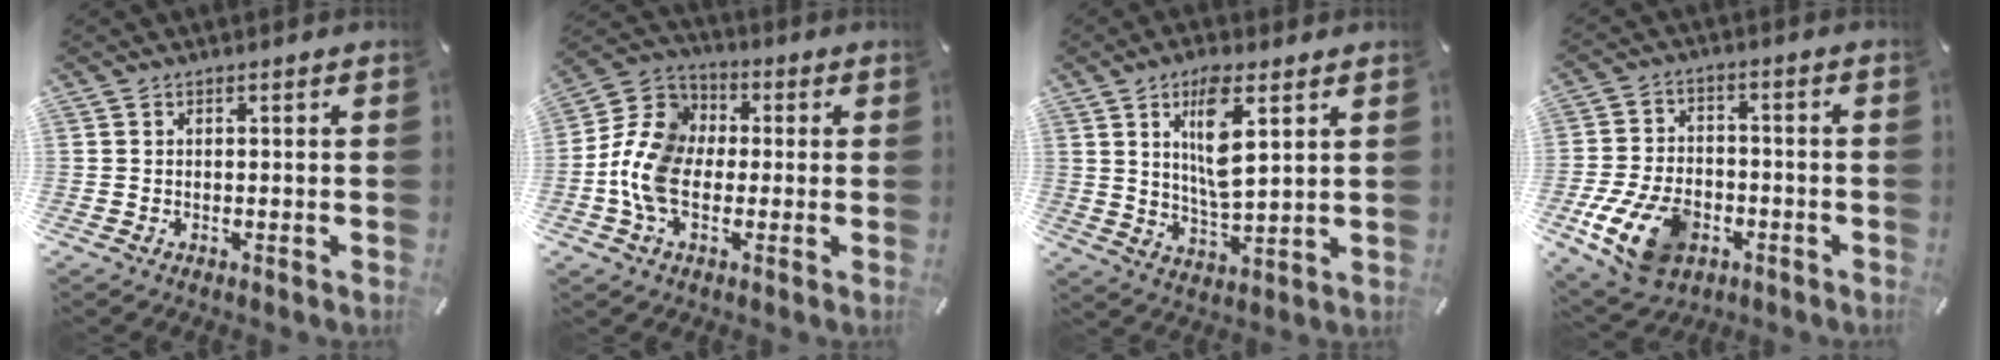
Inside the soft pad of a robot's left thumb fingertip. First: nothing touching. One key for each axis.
{"total": 11.8, "fx": -2.3, "fy": 8.8, "fz": 7.4, "tx": -0.180, "ty": 0.018, "tz": -0.045}
{"total": 10.7, "fx": 4.7, "fy": 3.3, "fz": 9.0, "tx": -0.167, "ty": -0.013, "tz": 0.077}
{"total": 14.1, "fx": -5.9, "fy": 9.3, "fz": 8.9, "tx": -0.167, "ty": 0.025, "tz": -0.101}